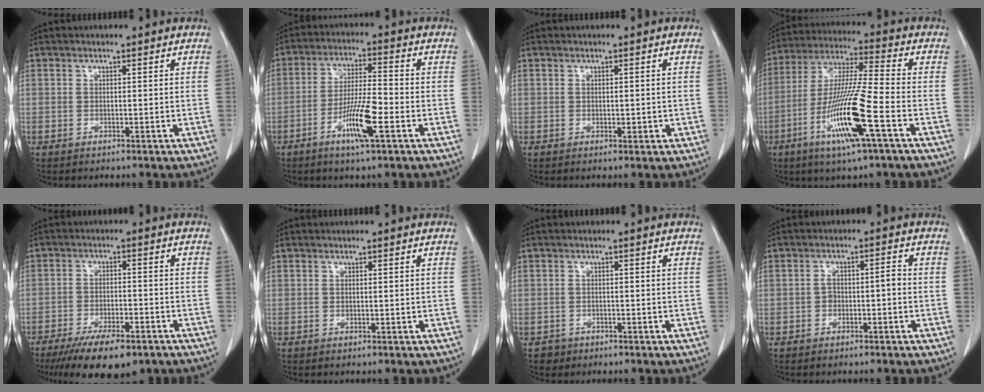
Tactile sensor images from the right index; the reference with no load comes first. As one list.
[{"total": 8.7, "force": [-3.7, 0.6, 7.9], "torque": [-0.150, -0.008, -0.068]}, {"total": 1.3, "force": [-0.1, 0.7, 1.1], "torque": [-0.015, -0.002, 0.002]}, {"total": 15.0, "force": [-5.9, 0.0, 13.8], "torque": [-0.280, -0.018, -0.113]}, {"total": 11.3, "force": [-8.1, 3.5, 7.1], "torque": [-0.108, -0.012, -0.124]}, {"total": 0.0}, {"total": 1.7, "force": [-1.0, 1.4, -0.3], "torque": [-0.002, 0.007, -0.018]}, {"total": 2.6, "force": [-0.9, 1.1, 2.2], "torque": [-0.040, 0.015, -0.012]}]